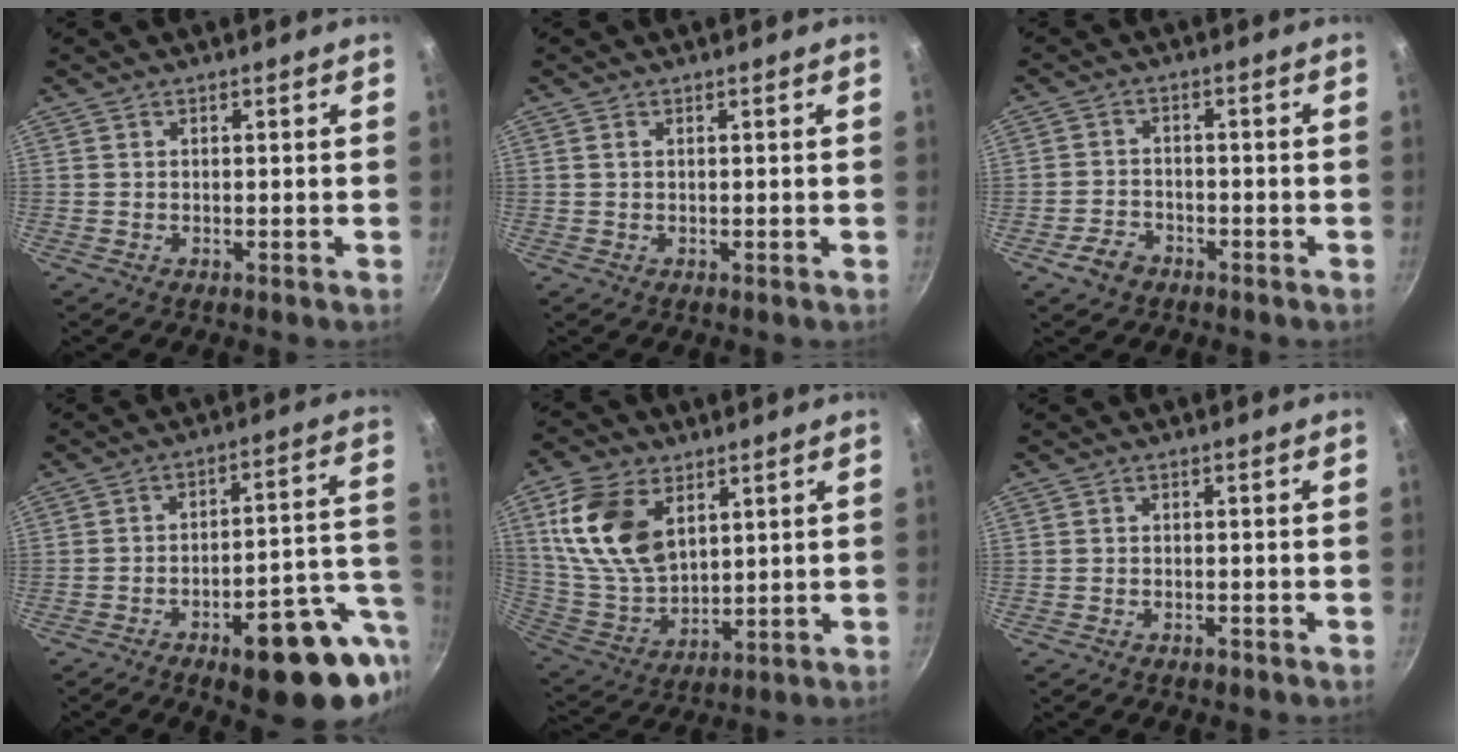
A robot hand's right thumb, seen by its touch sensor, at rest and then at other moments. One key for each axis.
{"total": 0.7, "fx": 0.2, "fy": 0.4, "fz": 0.5, "tx": -0.009, "ty": 0.001, "tz": 0.004}
{"total": 4.6, "fx": -2.9, "fy": 3.2, "fz": 1.9, "tx": -0.027, "ty": 0.030, "tz": -0.049}
{"total": 19.1, "fx": -7.1, "fy": 7.0, "fz": 16.3, "tx": -0.177, "ty": 0.037, "tz": -0.095}
{"total": 16.7, "fx": 6.1, "fy": 10.3, "fz": 11.5, "tx": -0.203, "ty": -0.023, "tz": 0.132}
{"total": 1.2, "fx": -0.9, "fy": 0.6, "fz": 0.5, "tx": -0.013, "ty": 0.008, "tz": -0.013}